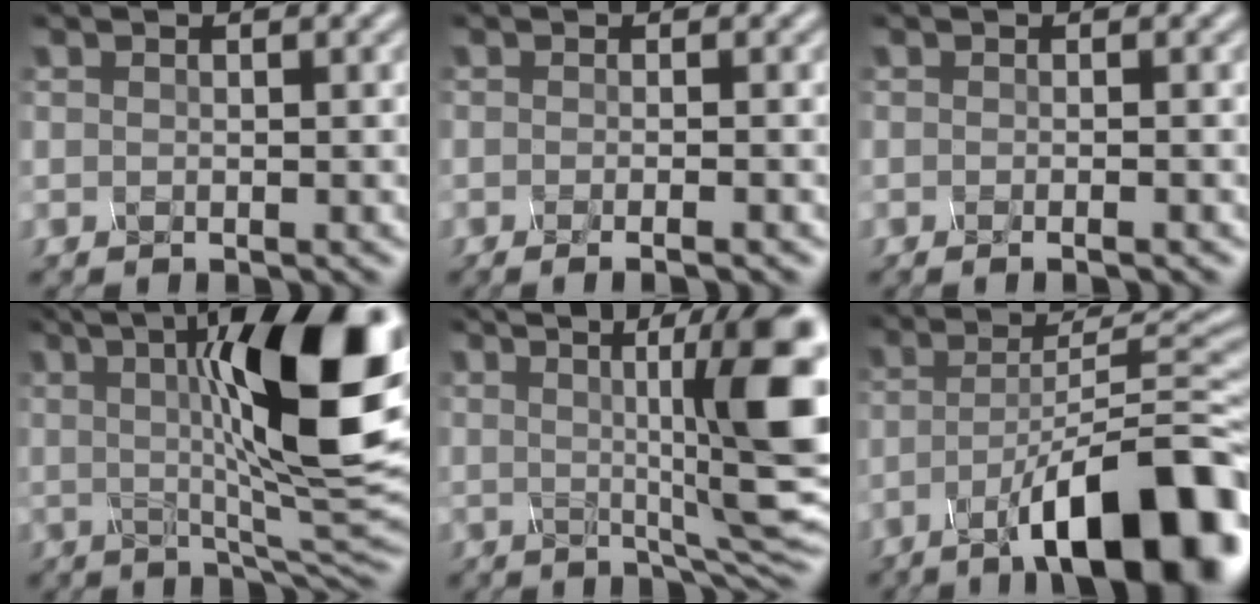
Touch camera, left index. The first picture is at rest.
{"total": 2.5, "force": [-1.4, 0.7, 2.0], "torque": [-0.017, -0.008, -0.012]}
{"total": 2.1, "force": [-0.7, 0.9, 1.8], "torque": [-0.007, -0.004, -0.011]}
{"total": 13.7, "force": [3.2, 2.3, 13.1], "torque": [-0.180, 0.010, 0.068]}
{"total": 10.8, "force": [1.5, 1.5, 10.6], "torque": [-0.132, 0.008, 0.045]}
{"total": 13.0, "force": [-8.1, 4.0, 9.4], "torque": [-0.153, 0.008, -0.119]}